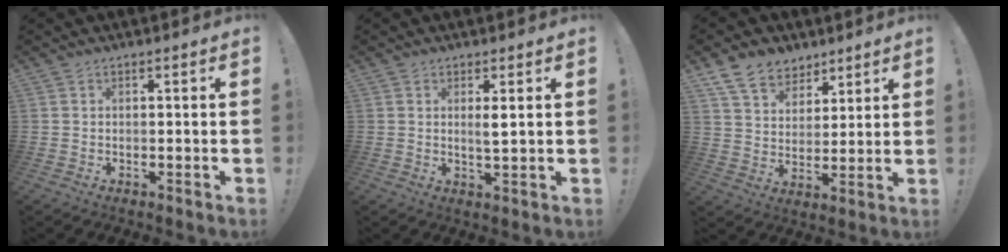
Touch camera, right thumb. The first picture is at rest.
{"total": 2.9, "force": [1.0, 0.4, 2.7], "torque": [-0.039, -0.010, 0.012]}
{"total": 10.8, "force": [7.8, 6.9, 2.8], "torque": [-0.061, -0.049, 0.155]}